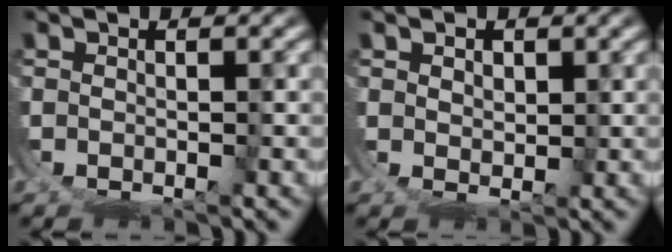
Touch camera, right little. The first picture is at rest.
{"total": 2.4, "force": [2.1, -1.0, -0.4], "torque": [0.014, -0.003, 0.040]}